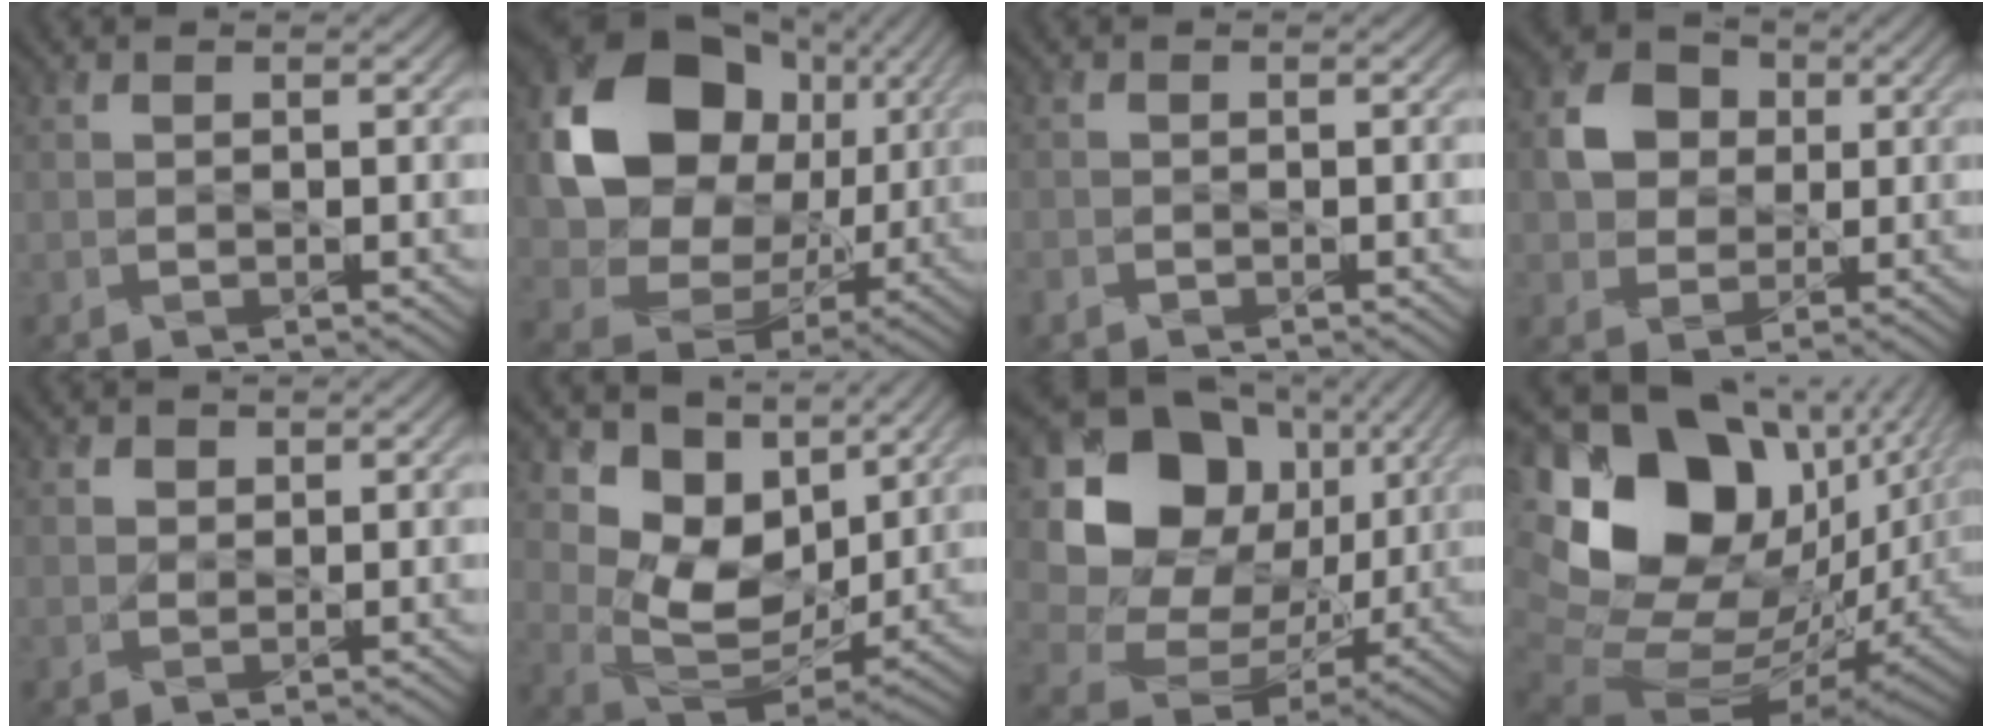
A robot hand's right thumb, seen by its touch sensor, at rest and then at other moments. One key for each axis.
{"total": 17.5, "fx": 4.0, "fy": 13.9, "fz": 9.8, "tx": -0.216, "ty": -0.004, "tz": 0.088}
{"total": 1.0, "fx": -0.8, "fy": 0.5, "fz": 0.2, "tx": -0.007, "ty": -0.003, "tz": -0.019}
{"total": 6.3, "fx": 1.1, "fy": 5.3, "fz": 3.1, "tx": -0.073, "ty": 0.011, "tz": 0.008}
{"total": 1.7, "fx": 1.1, "fy": 1.2, "fz": 0.5, "tx": -0.013, "ty": -0.005, "tz": 0.021}
{"total": 11.3, "fx": 5.1, "fy": 7.5, "fz": 6.7, "tx": -0.146, "ty": -0.010, "tz": 0.094}
{"total": 19.2, "fx": 4.9, "fy": 15.5, "fz": 10.2, "tx": -0.270, "ty": 0.017, "tz": 0.117}
{"total": 21.4, "fx": 5.1, "fy": 14.6, "fz": 14.8, "tx": -0.287, "ty": -0.009, "tz": 0.134}